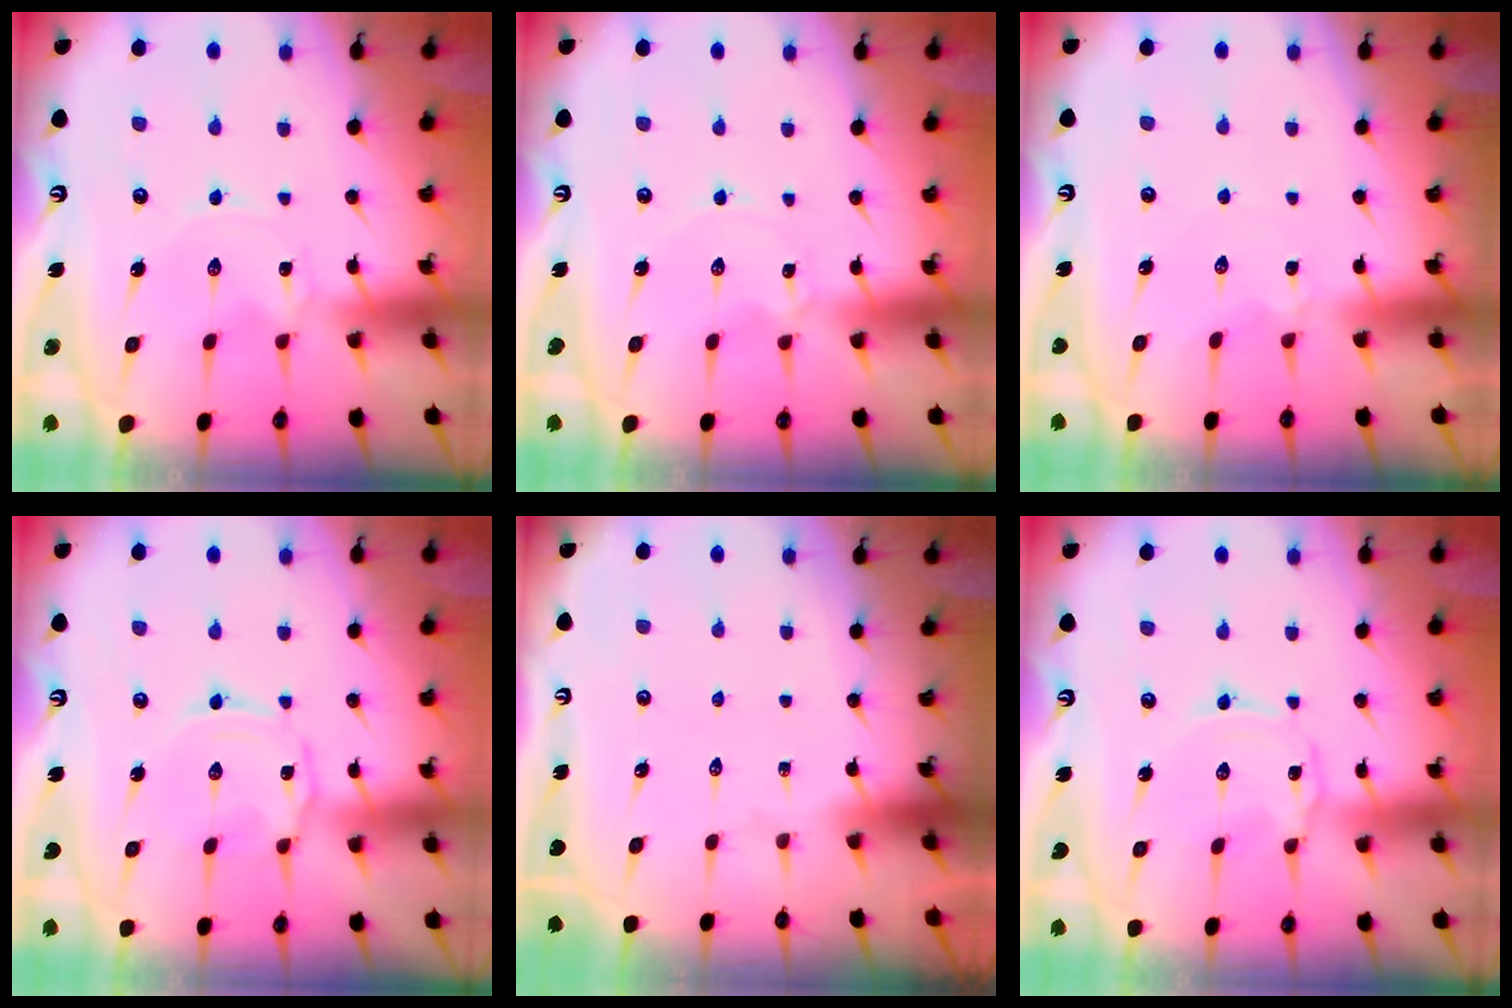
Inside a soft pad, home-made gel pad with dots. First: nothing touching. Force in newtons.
{"total": 1.0, "press": 1.0, "slide": 0.1}
{"total": 3.3, "press": 3.3, "slide": 0.5}
{"total": 2.0, "press": 2.0, "slide": 0.3}
{"total": 0.0}
{"total": 1.5, "press": 1.5, "slide": 0.1}